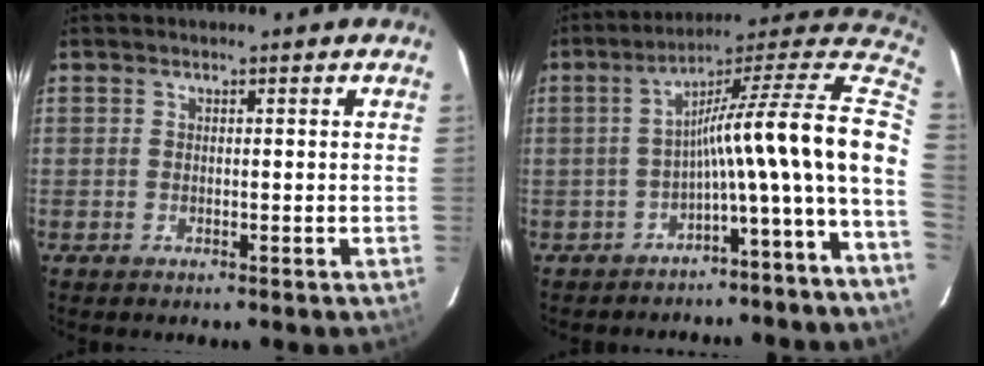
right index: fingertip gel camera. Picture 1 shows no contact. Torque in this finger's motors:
{"motor_torque": [1.16, -0.98, 0.79, 0.21]}